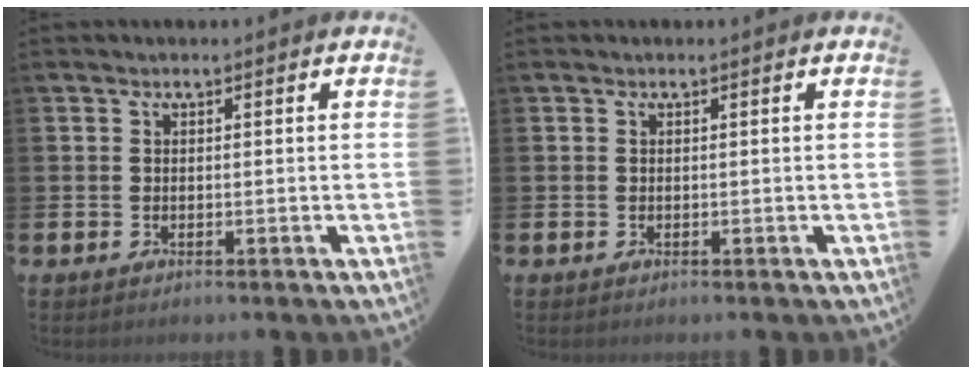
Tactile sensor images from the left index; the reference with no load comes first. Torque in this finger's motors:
{"motor_torque": [0.00, 0.00, 0.00, 0.00]}